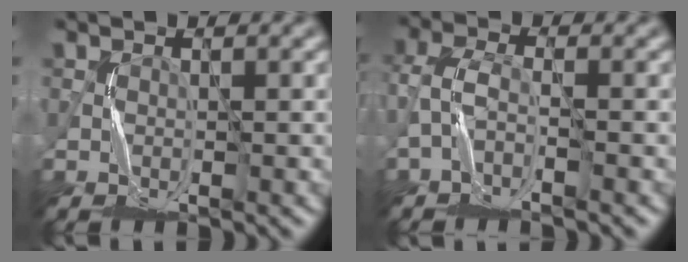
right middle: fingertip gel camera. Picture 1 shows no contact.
{"total": 2.3, "force": [-1.7, 0.6, 1.4], "torque": [-0.035, 0.006, -0.042]}